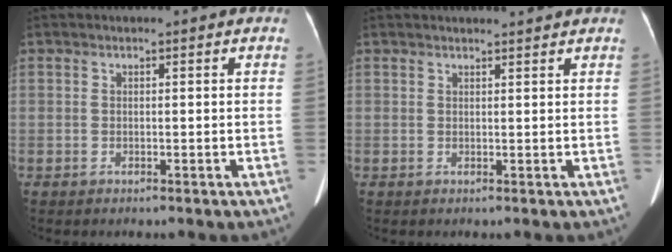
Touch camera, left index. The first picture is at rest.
{"total": 3.5, "force": [3.4, 0.0, 0.9], "torque": [-0.013, 0.017, 0.042]}